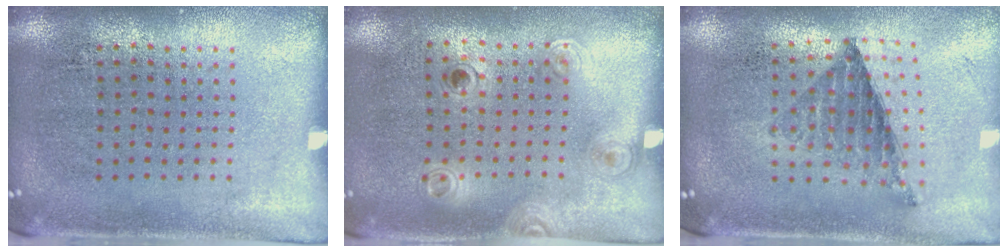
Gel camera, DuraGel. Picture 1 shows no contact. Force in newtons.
{"total": 1.1, "press": 0.8, "slide": 0.7}
{"total": 0.8, "press": 0.8, "slide": 0.1}